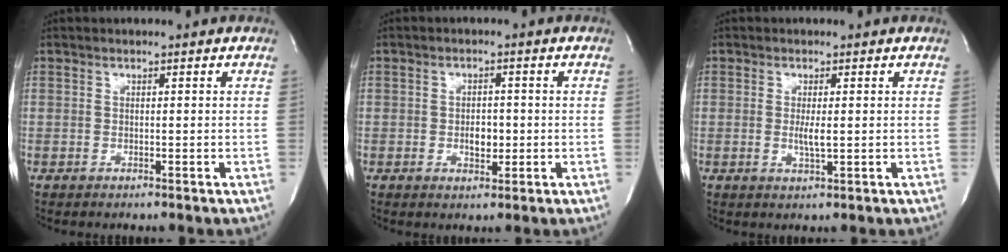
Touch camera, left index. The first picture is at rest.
{"total": 2.9, "force": [-0.5, 1.7, 2.3], "torque": [-0.036, 0.002, -0.003]}
{"total": 2.3, "force": [0.0, 0.2, 2.2], "torque": [-0.047, -0.005, 0.002]}